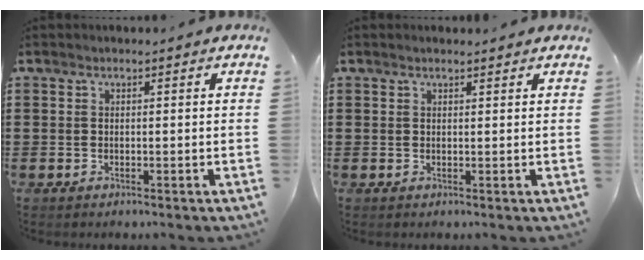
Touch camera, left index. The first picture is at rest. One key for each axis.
{"total": 0.8, "fx": 0.7, "fy": 0.0, "fz": 0.4, "tx": -0.008, "ty": 0.000, "tz": 0.012}